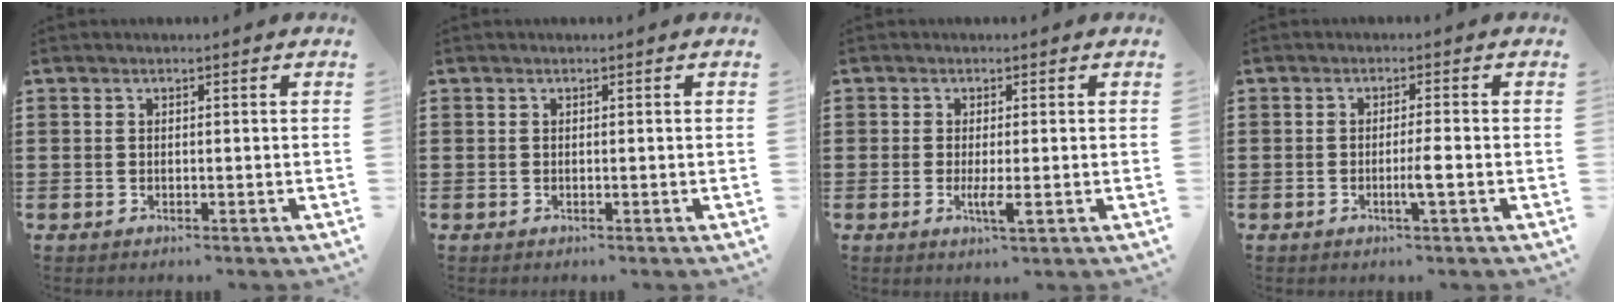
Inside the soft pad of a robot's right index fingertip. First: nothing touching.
{"total": 0.0}
{"total": 2.8, "force": [-0.7, 0.5, 2.7], "torque": [-0.054, -0.007, -0.014]}
{"total": 2.9, "force": [-0.9, -0.1, 2.7], "torque": [-0.054, -0.007, -0.021]}